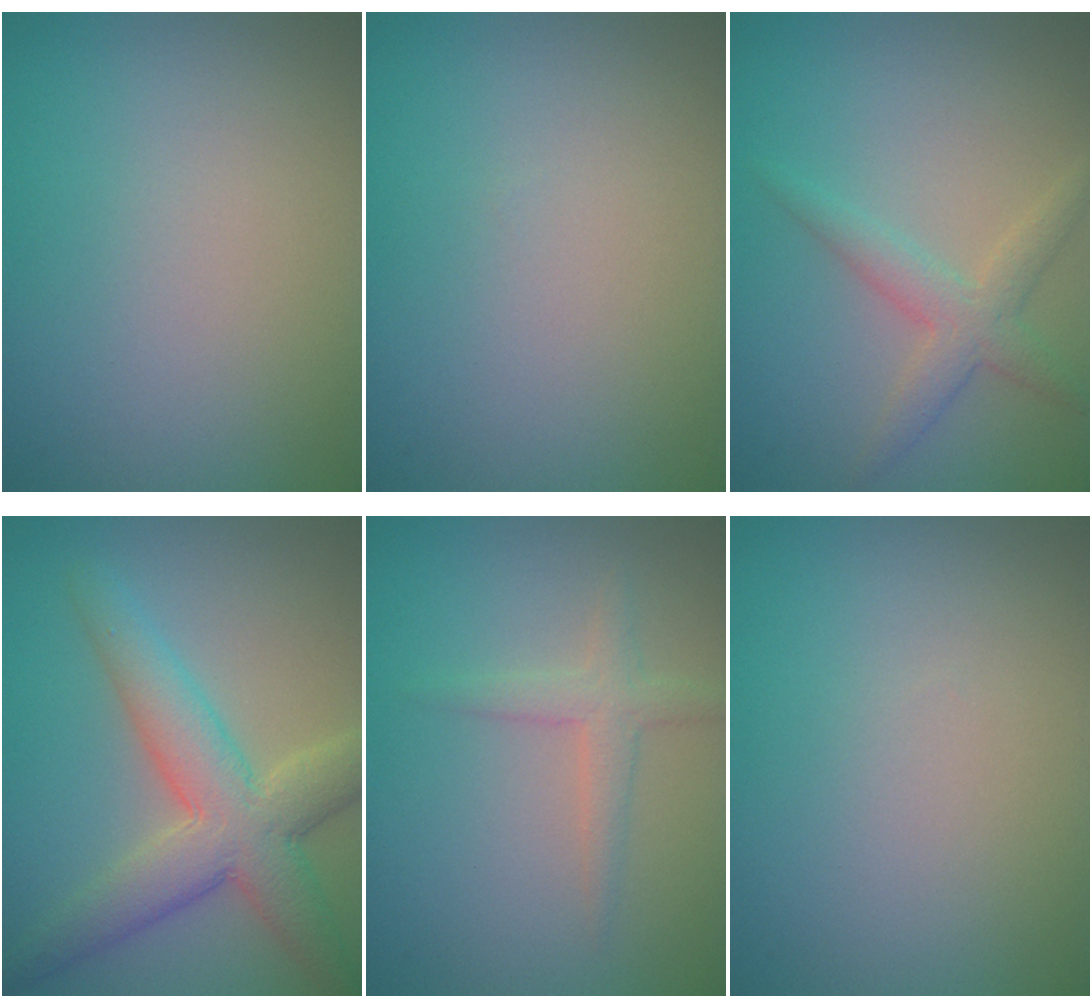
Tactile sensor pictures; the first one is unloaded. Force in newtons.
{"total": 0.0}
{"total": 2.7, "press": 2.7, "slide": 0.0}
{"total": 6.7, "press": 6.7, "slide": 0.2}
{"total": 1.9, "press": 1.9, "slide": 0.2}
{"total": 0.0}